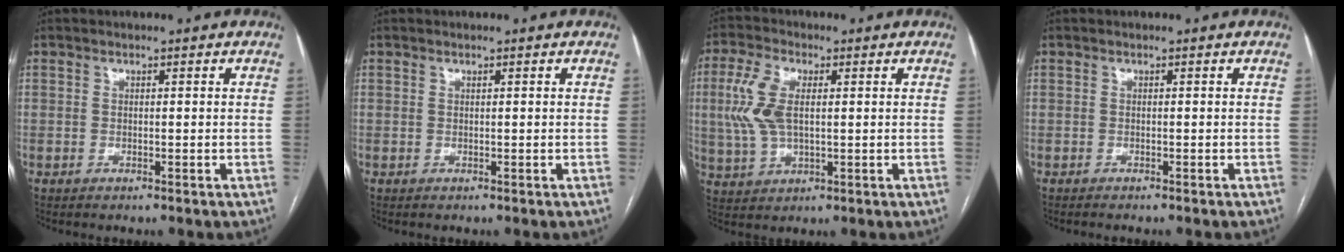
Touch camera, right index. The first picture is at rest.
{"total": 0.0}
{"total": 8.2, "force": [1.2, 3.7, 7.2], "torque": [-0.183, 0.012, 0.027]}
{"total": 2.2, "force": [-1.9, 0.0, 1.0], "torque": [-0.013, -0.002, -0.023]}